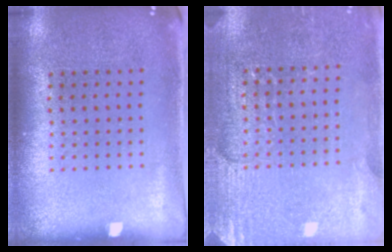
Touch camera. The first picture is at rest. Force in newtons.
{"total": 2.9, "press": 2.9, "slide": 0.4}